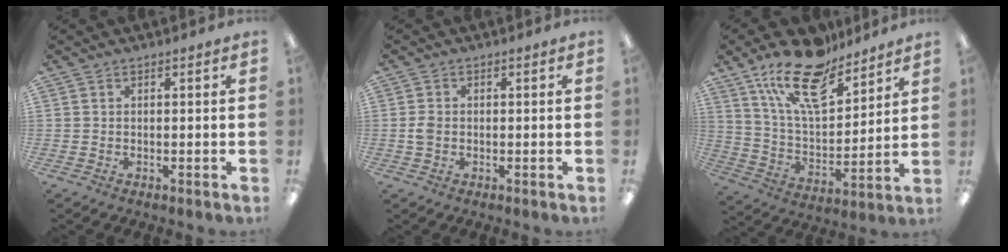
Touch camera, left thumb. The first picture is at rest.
{"total": 2.5, "force": [-0.2, 1.8, 1.7], "torque": [-0.031, 0.005, -0.005]}
{"total": 18.9, "force": [13.8, 8.0, 10.2], "torque": [-0.187, -0.069, 0.244]}